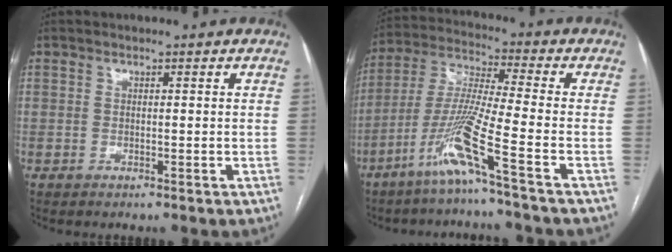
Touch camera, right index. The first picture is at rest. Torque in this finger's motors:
{"motor_torque": [1.48, -0.67, 0.67, 0.21]}